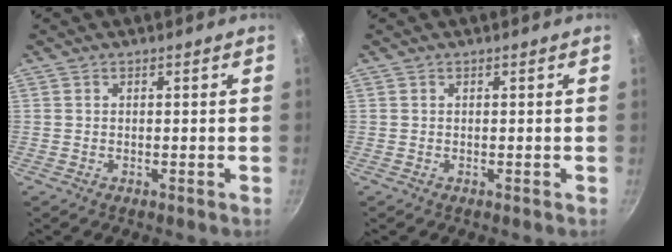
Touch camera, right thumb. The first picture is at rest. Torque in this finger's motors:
{"motor_torque": [0.00, 0.00, 0.00, 0.00, 0.00]}